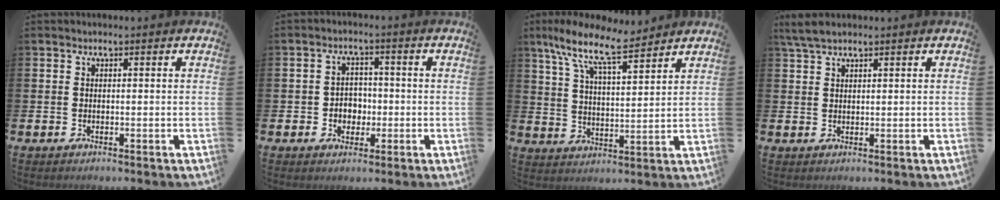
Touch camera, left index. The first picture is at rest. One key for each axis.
{"total": 3.1, "fx": -0.6, "fy": 2.8, "fz": 1.1, "tx": -0.019, "ty": 0.000, "tz": -0.020}
{"total": 10.1, "fx": 8.3, "fy": 2.3, "fz": 5.2, "tx": -0.124, "ty": -0.036, "tz": 0.145}
{"total": 3.0, "fx": 2.4, "fy": 0.8, "fz": 1.5, "tx": -0.035, "ty": 0.002, "tz": 0.045}